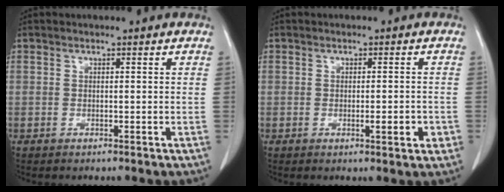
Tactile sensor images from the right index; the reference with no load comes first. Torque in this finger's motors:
{"motor_torque": [0.40, -0.33, 0.22, 0.05]}